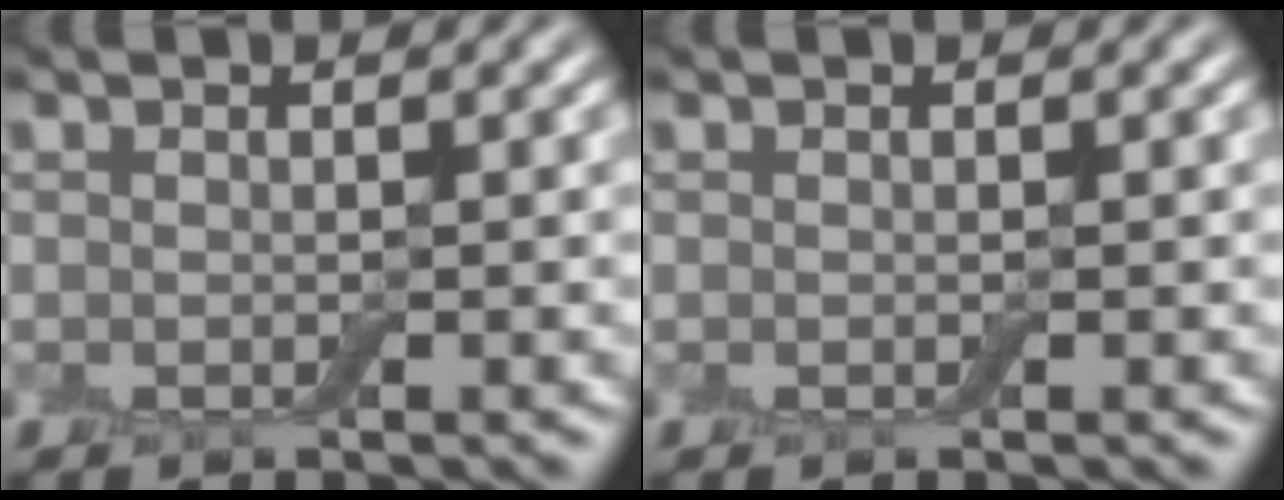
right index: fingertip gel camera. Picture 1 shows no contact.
{"total": 0.0}